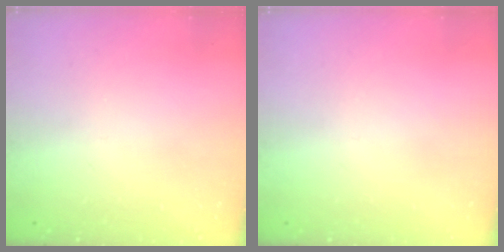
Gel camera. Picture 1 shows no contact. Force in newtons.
{"total": 0.0}